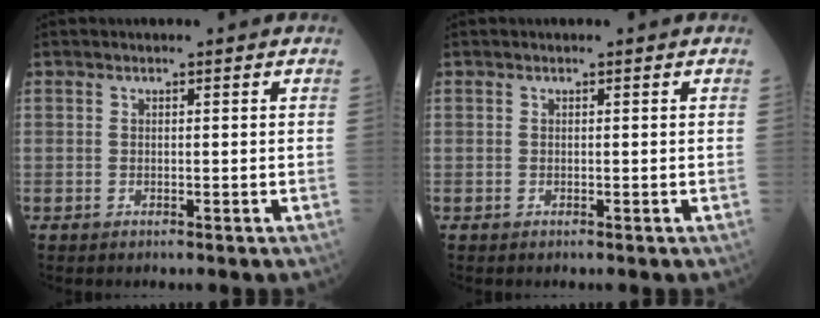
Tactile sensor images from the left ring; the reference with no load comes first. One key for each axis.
{"total": 0.0}